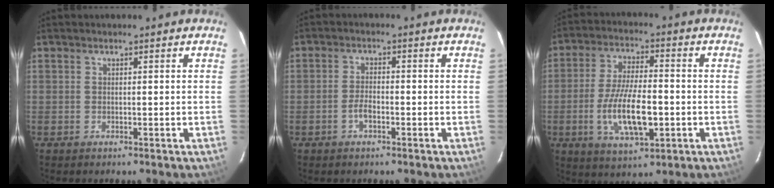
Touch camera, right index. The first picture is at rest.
{"total": 3.2, "force": [-1.4, 1.4, 2.5], "torque": [-0.055, 0.003, -0.026]}
{"total": 12.5, "force": [-3.1, 4.5, 11.2], "torque": [-0.223, -0.008, -0.052]}